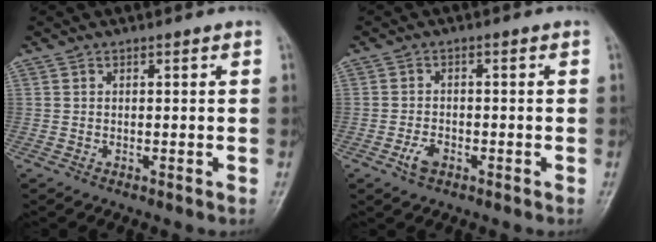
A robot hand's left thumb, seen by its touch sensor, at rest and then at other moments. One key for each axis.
{"total": 3.1, "fx": -1.6, "fy": 1.8, "fz": 1.9, "tx": -0.036, "ty": 0.007, "tz": -0.029}